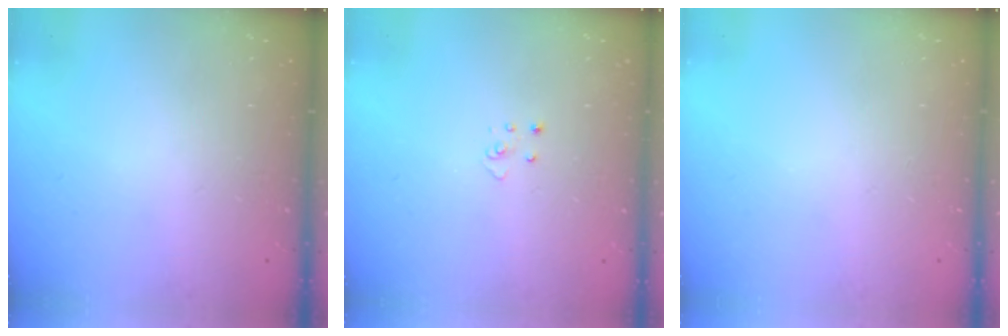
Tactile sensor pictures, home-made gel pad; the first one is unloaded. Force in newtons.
{"total": 3.4, "press": 3.4, "slide": 0.1}
{"total": 0.0}